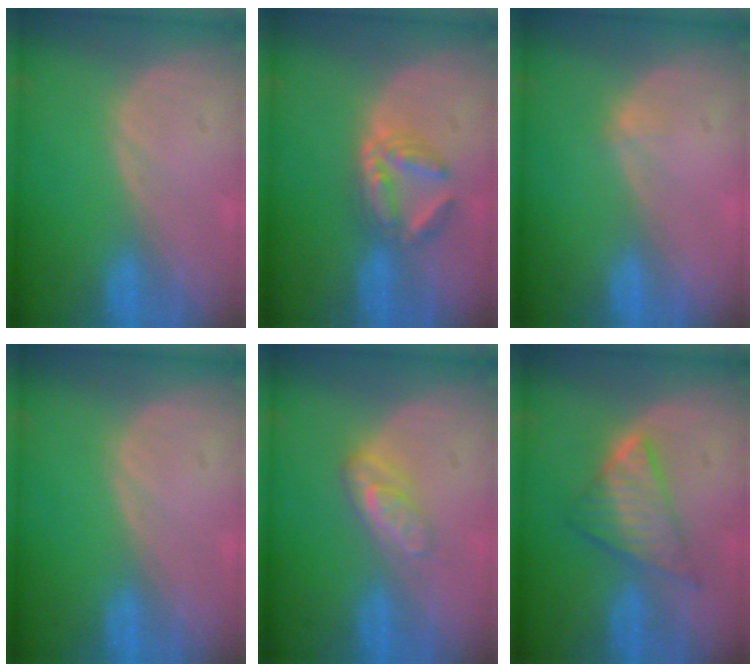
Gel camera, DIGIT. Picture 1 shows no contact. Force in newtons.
{"total": 6.0, "press": 5.4, "slide": 2.7}
{"total": 0.8, "press": 0.6, "slide": 0.5}
{"total": 0.0}
{"total": 4.8, "press": 4.2, "slide": 2.3}
{"total": 6.5, "press": 6.5, "slide": 0.2}